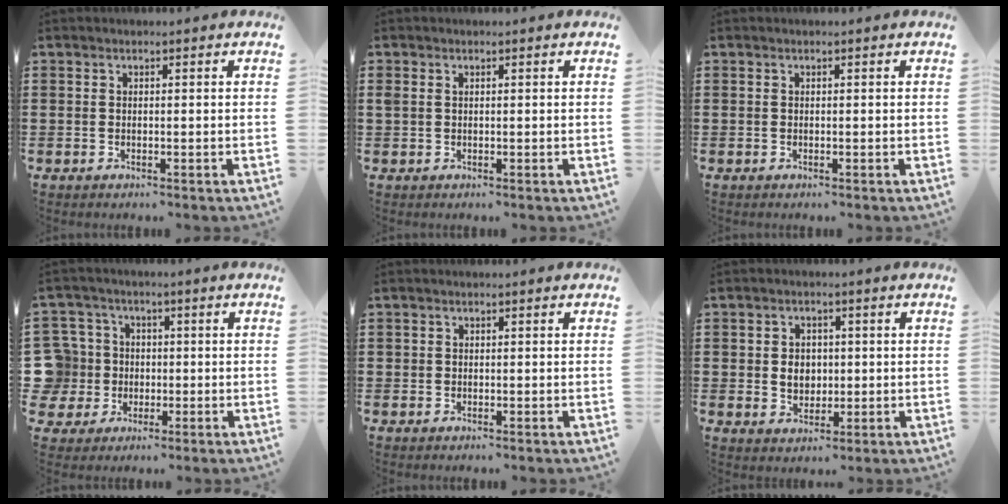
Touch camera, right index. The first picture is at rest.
{"total": 1.0, "force": [0.4, 0.7, 0.5], "torque": [-0.013, 0.004, 0.008]}
{"total": 0.0}
{"total": 8.0, "force": [-0.1, 7.7, 1.9], "torque": [-0.095, 0.012, -0.002]}
{"total": 0.5, "force": [0.2, 0.5, 0.1], "torque": [-0.003, 0.003, 0.003]}
{"total": 3.7, "force": [0.1, 3.0, 2.1], "torque": [-0.042, 0.006, -0.002]}